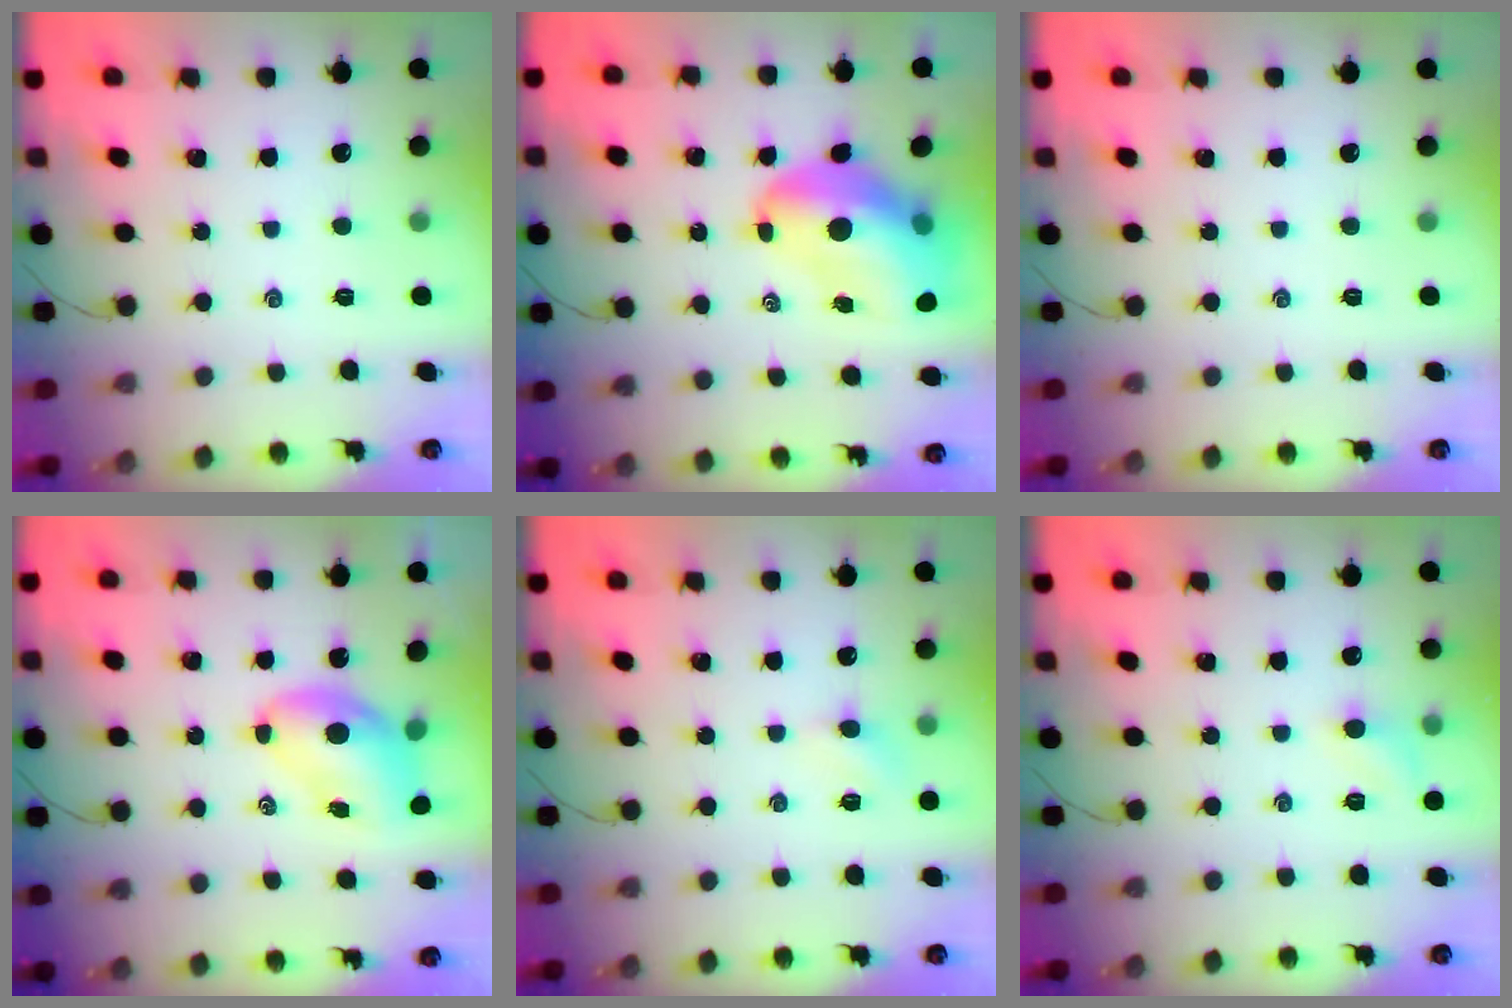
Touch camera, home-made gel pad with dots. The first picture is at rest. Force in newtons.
{"total": 16.6, "press": 16.0, "slide": 4.7}
{"total": 0.0}
{"total": 7.9, "press": 7.7, "slide": 1.7}
{"total": 4.1, "press": 3.9, "slide": 1.1}
{"total": 6.1, "press": 5.8, "slide": 2.0}